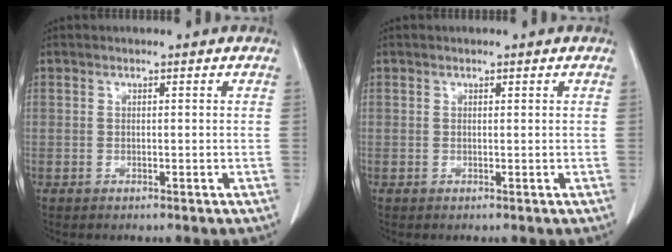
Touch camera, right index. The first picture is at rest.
{"total": 0.0}